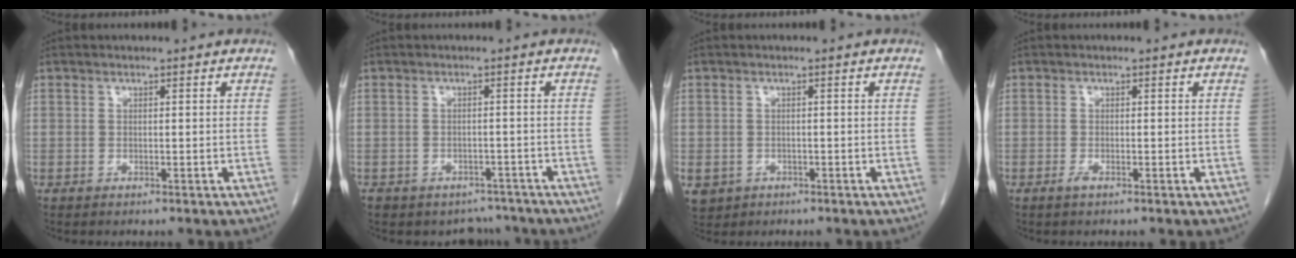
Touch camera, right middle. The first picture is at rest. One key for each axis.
{"total": 5.6, "fx": -4.7, "fy": 3.0, "fz": -0.2, "tx": 0.017, "ty": 0.017, "tz": -0.059}
{"total": 5.9, "fx": -2.6, "fy": 4.9, "fz": 1.8, "tx": -0.048, "ty": -0.004, "tz": -0.035}
{"total": 0.8, "fx": -0.5, "fy": 0.1, "fz": 0.6, "tx": -0.014, "ty": -0.001, "tz": -0.010}